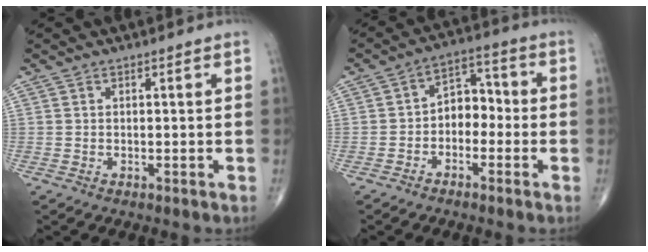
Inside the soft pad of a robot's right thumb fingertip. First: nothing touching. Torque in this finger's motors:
{"motor_torque": [-0.06, 0.25, 0.19, 0.01, 0.05]}